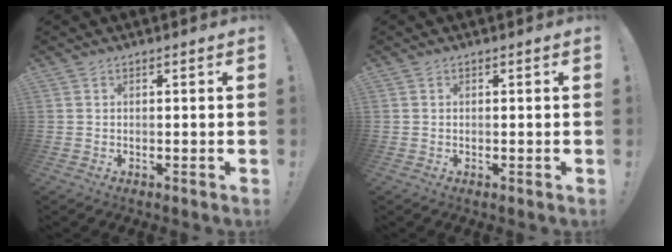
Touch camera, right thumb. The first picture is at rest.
{"total": 0.0}